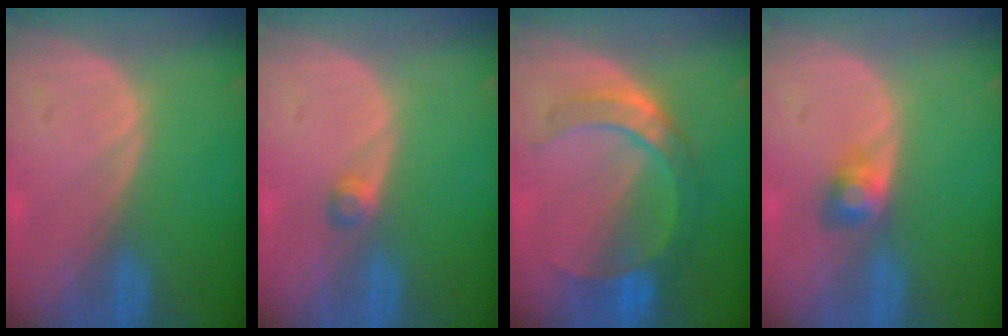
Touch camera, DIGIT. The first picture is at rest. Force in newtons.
{"total": 1.8, "press": 1.6, "slide": 0.8}
{"total": 7.3, "press": 7.2, "slide": 1.5}
{"total": 2.7, "press": 2.7, "slide": 0.1}